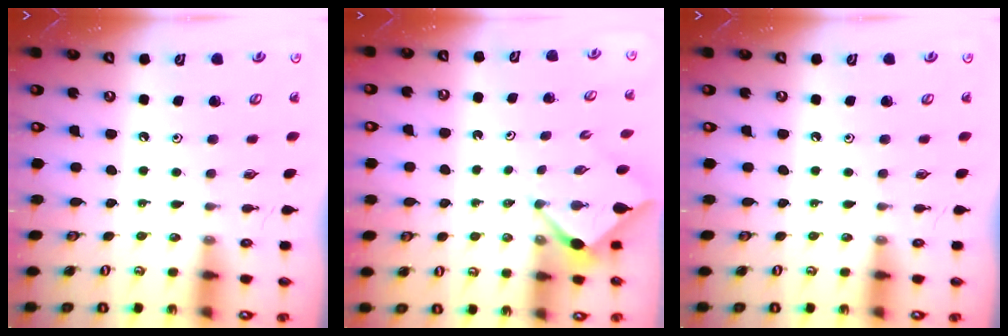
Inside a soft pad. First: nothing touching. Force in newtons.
{"total": 2.6, "press": 2.6, "slide": 0.3}
{"total": 0.0}